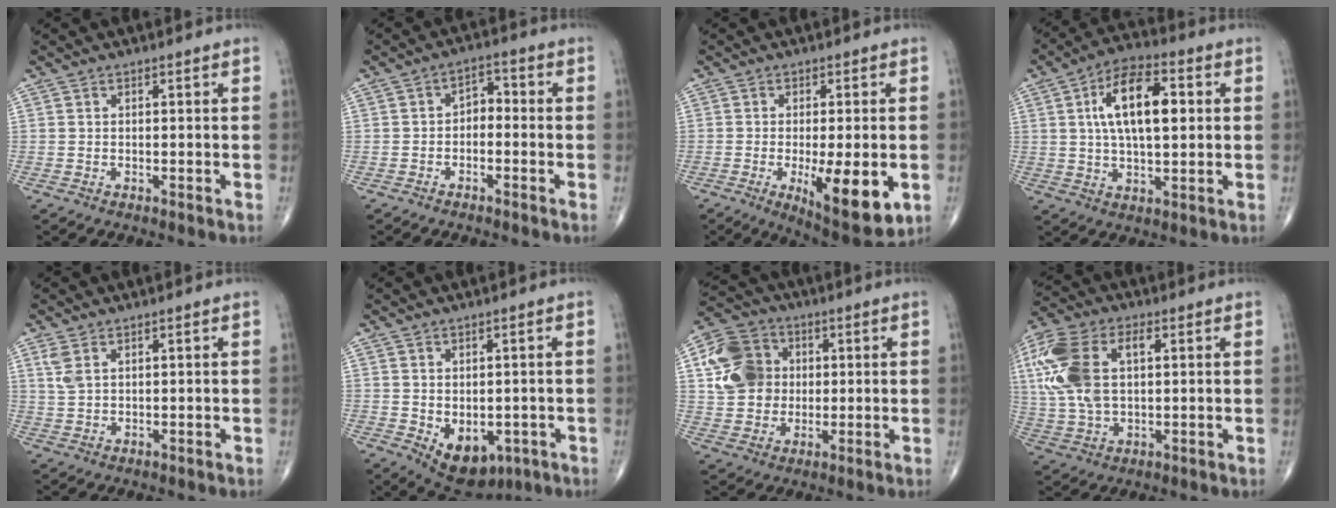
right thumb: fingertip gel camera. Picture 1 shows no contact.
{"total": 3.6, "force": [-1.2, 2.5, 2.4], "torque": [-0.021, 0.028, -0.030]}
{"total": 12.9, "force": [-3.3, 4.0, 11.8], "torque": [-0.169, -0.022, -0.040]}
{"total": 14.0, "force": [2.6, 6.5, 12.1], "torque": [-0.196, 0.010, 0.042]}
{"total": 2.9, "force": [1.5, 1.5, 2.1], "torque": [-0.048, 0.005, 0.038]}
{"total": 9.1, "force": [-2.8, 6.0, 6.3], "torque": [-0.066, -0.004, -0.022]}
{"total": 12.8, "force": [2.0, 10.8, 6.4], "torque": [-0.102, 0.009, 0.032]}
{"total": 17.8, "force": [3.8, 10.3, 14.0], "torque": [-0.322, 0.010, 0.066]}